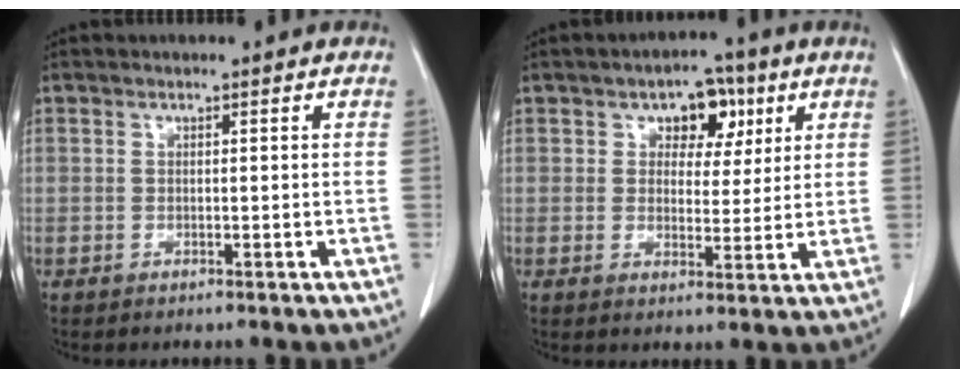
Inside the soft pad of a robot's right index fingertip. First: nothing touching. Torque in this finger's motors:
{"motor_torque": [0.12, 0.11, 0.03, 0.03]}